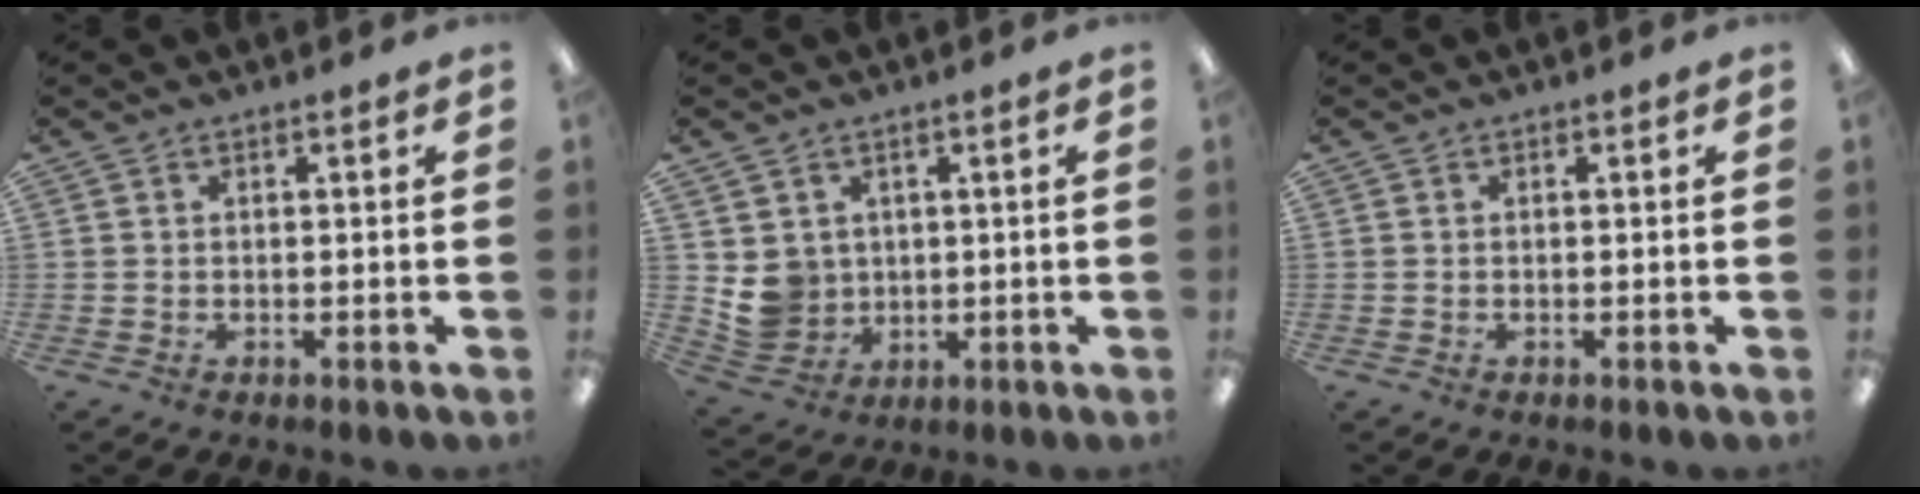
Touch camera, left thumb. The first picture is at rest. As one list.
[{"total": 6.3, "force": [2.0, 5.9, 1.0], "torque": [-0.031, -0.012, 0.047]}, {"total": 0.0}]